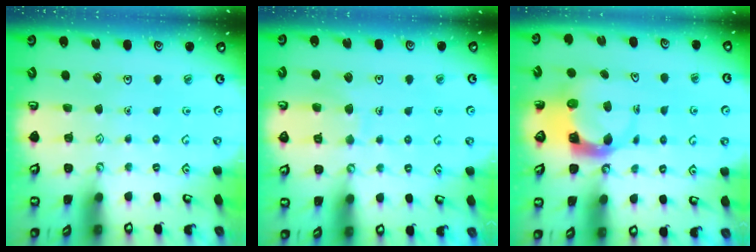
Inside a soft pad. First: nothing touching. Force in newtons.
{"total": 6.7, "press": 6.6, "slide": 0.7}
{"total": 5.1, "press": 5.0, "slide": 0.7}